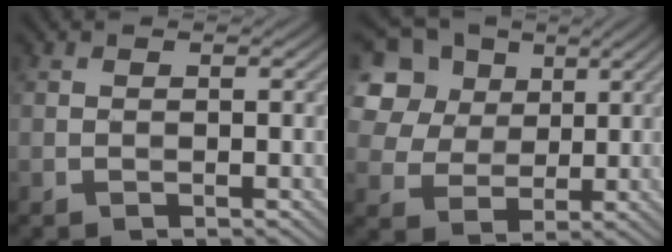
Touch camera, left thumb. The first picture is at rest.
{"total": 14.6, "force": [6.9, 10.9, 6.8], "torque": [-0.212, 0.036, 0.150]}